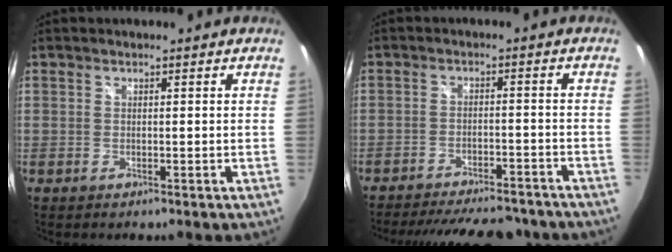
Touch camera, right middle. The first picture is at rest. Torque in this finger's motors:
{"motor_torque": [1.07, -1.07, 0.14, 0.04]}